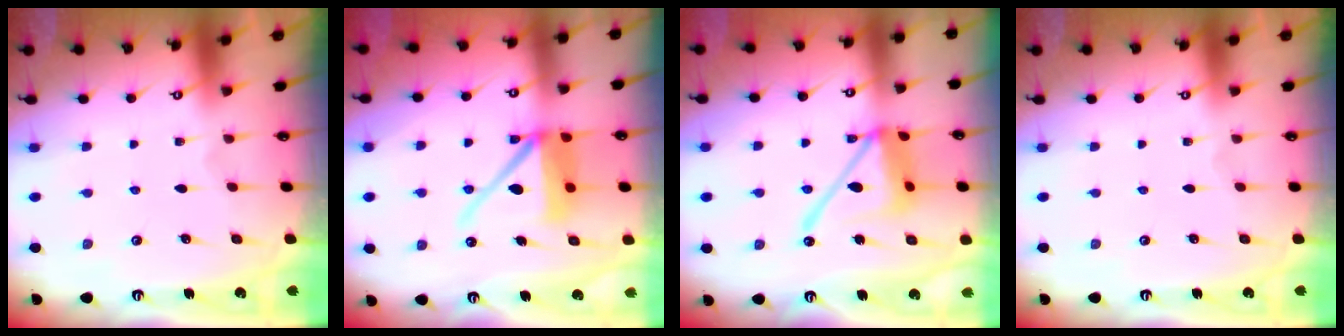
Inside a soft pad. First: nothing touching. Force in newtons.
{"total": 13.4, "press": 13.3, "slide": 1.6}
{"total": 14.8, "press": 14.7, "slide": 1.5}
{"total": 0.0}